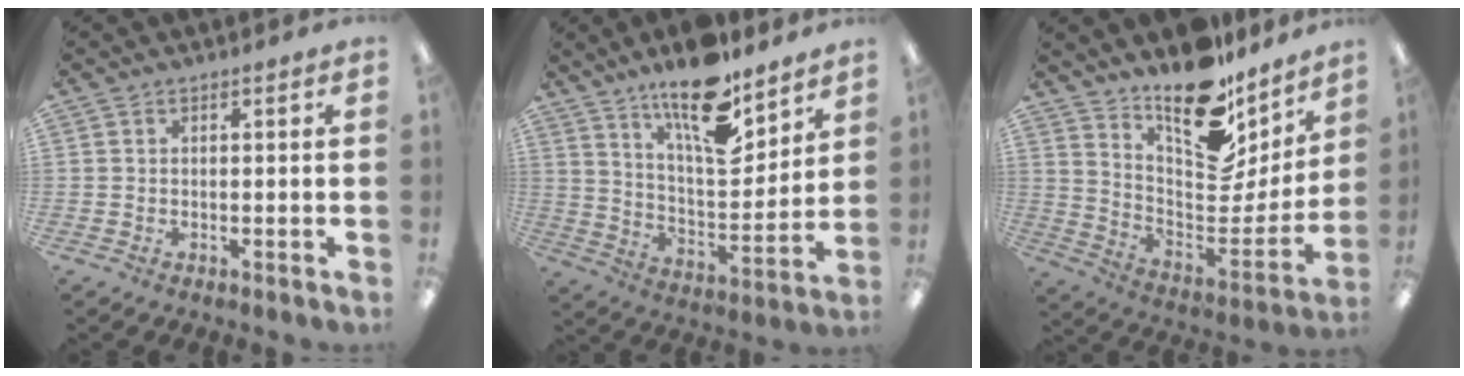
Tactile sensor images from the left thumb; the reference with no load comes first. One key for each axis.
{"total": 16.6, "fx": 11.9, "fy": 5.8, "fz": 10.0, "tx": -0.167, "ty": -0.074, "tz": 0.202}
{"total": 18.4, "fx": 13.9, "fy": 8.1, "fz": 8.8, "tx": -0.110, "ty": -0.129, "tz": 0.240}